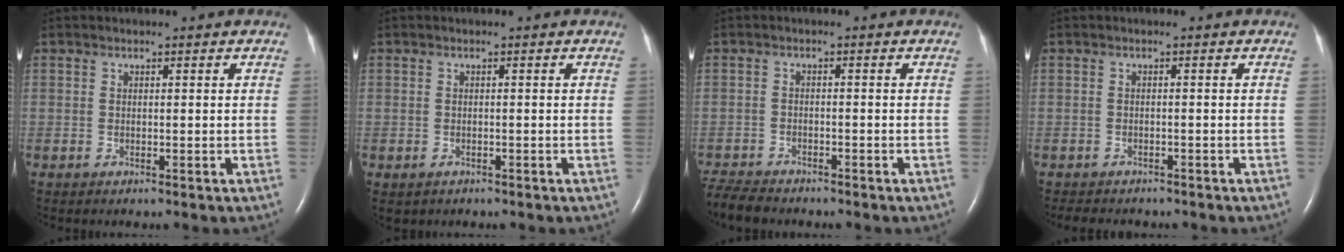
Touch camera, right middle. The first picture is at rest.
{"total": 1.0, "force": [-0.6, 0.8, 0.3], "torque": [-0.010, 0.001, -0.002]}
{"total": 5.7, "force": [-5.3, 1.2, 1.5], "torque": [-0.029, -0.017, -0.093]}
{"total": 6.0, "force": [-5.2, 2.2, 2.0], "torque": [-0.031, -0.003, -0.065]}